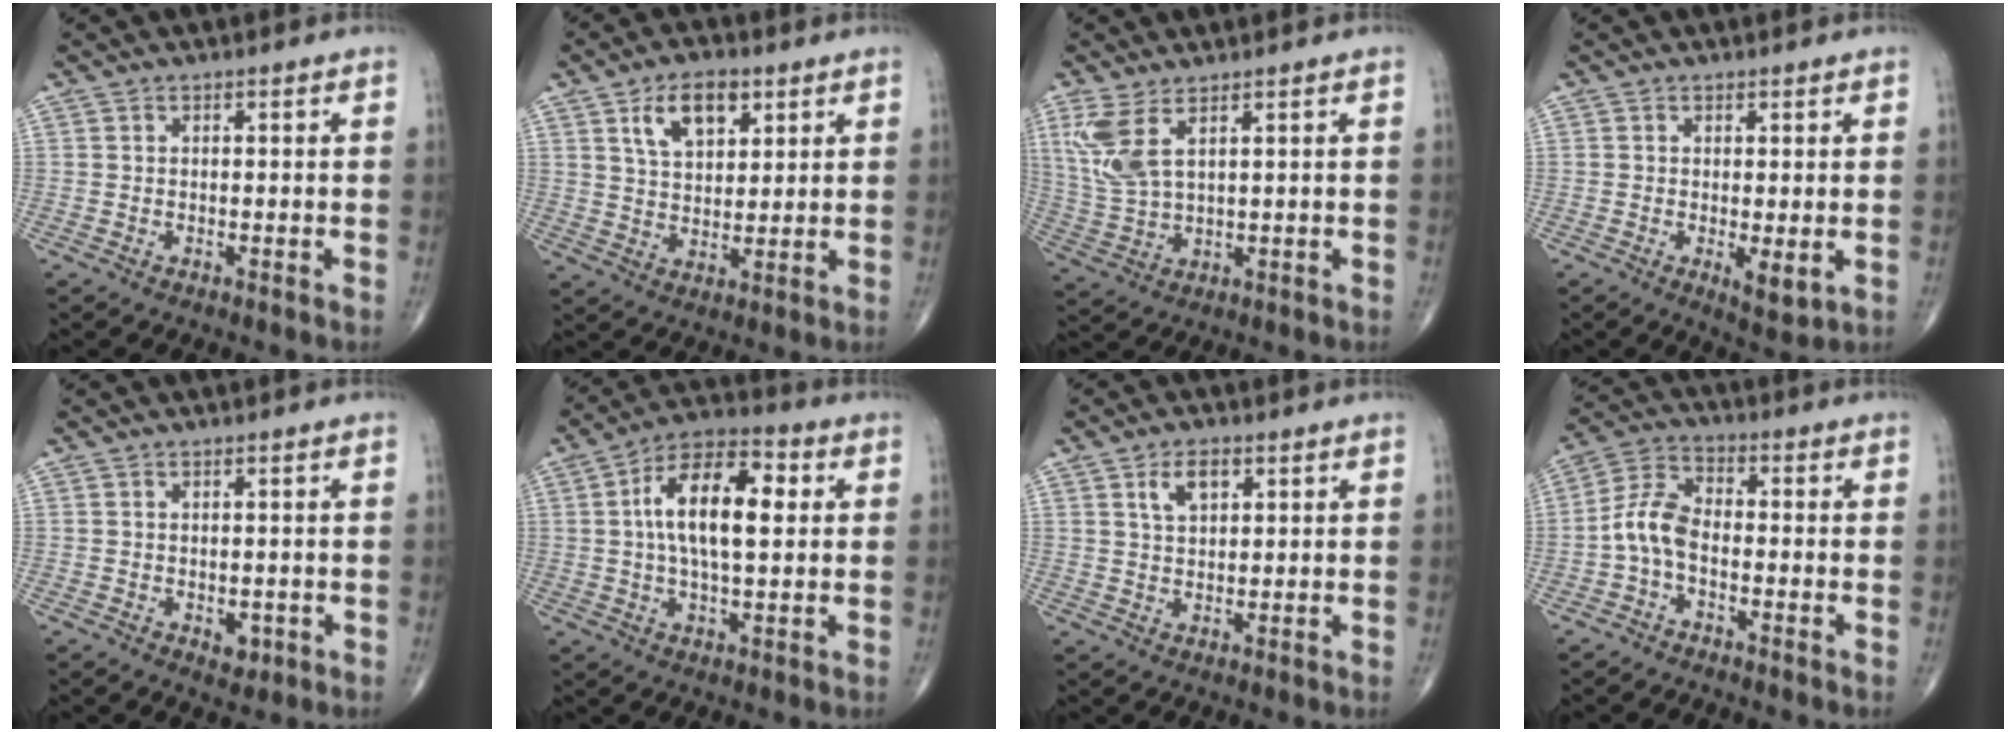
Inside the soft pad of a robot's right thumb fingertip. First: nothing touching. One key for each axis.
{"total": 9.1, "fx": 4.4, "fy": 5.0, "fz": 6.2, "tx": -0.088, "ty": -0.015, "tz": 0.079}
{"total": 7.6, "fx": 3.7, "fy": 2.7, "fz": 6.1, "tx": -0.150, "ty": -0.013, "tz": 0.088}
{"total": 3.7, "fx": -0.5, "fy": 1.3, "fz": 3.5, "tx": -0.054, "ty": -0.015, "tz": -0.003}
{"total": 2.4, "fx": -0.6, "fy": 1.6, "fz": 1.7, "tx": -0.011, "ty": -0.001, "tz": -0.003}
{"total": 14.6, "fx": 2.3, "fy": 6.7, "fz": 12.8, "tx": -0.217, "ty": 0.019, "tz": 0.031}
{"total": 4.7, "fx": 2.2, "fy": 2.6, "fz": 3.3, "tx": -0.050, "ty": -0.004, "tz": 0.040}
{"total": 6.9, "fx": -1.9, "fy": 3.8, "fz": 5.3, "tx": -0.108, "ty": 0.029, "tz": -0.051}